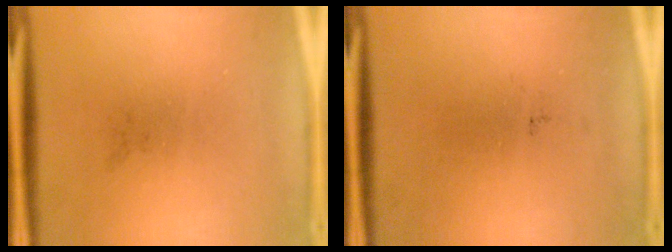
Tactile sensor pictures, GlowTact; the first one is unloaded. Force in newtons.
{"total": 0.0}